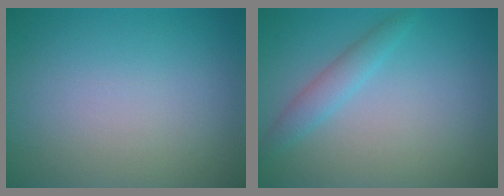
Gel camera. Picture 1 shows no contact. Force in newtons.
{"total": 1.9, "press": 1.9, "slide": 0.1}